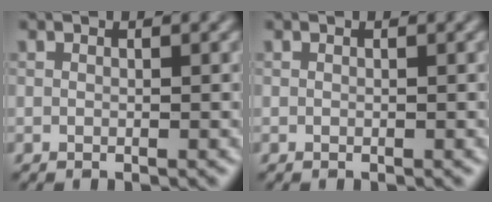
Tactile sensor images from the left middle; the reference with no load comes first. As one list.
[{"total": 0.0}]